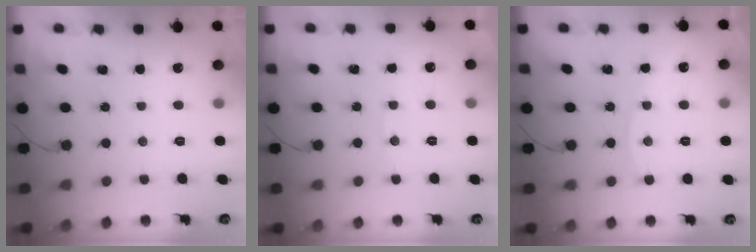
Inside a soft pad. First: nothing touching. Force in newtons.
{"total": 2.6, "press": 2.6, "slide": 0.4}
{"total": 2.8, "press": 2.8, "slide": 0.4}